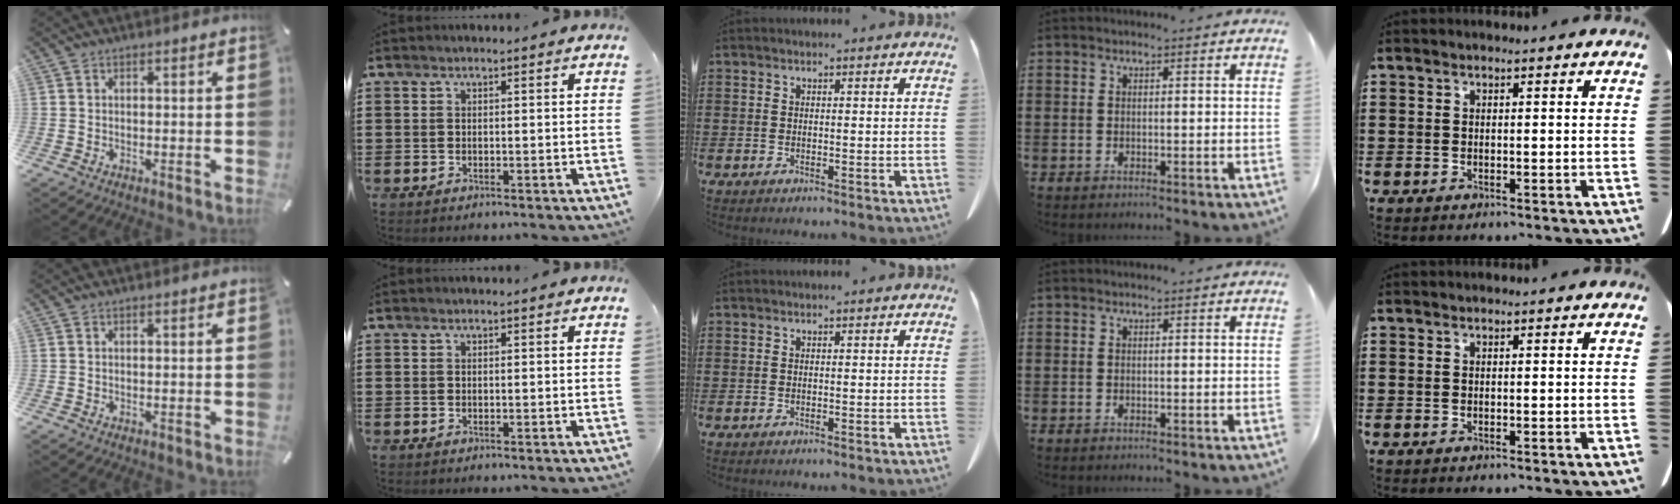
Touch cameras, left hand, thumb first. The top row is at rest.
{}